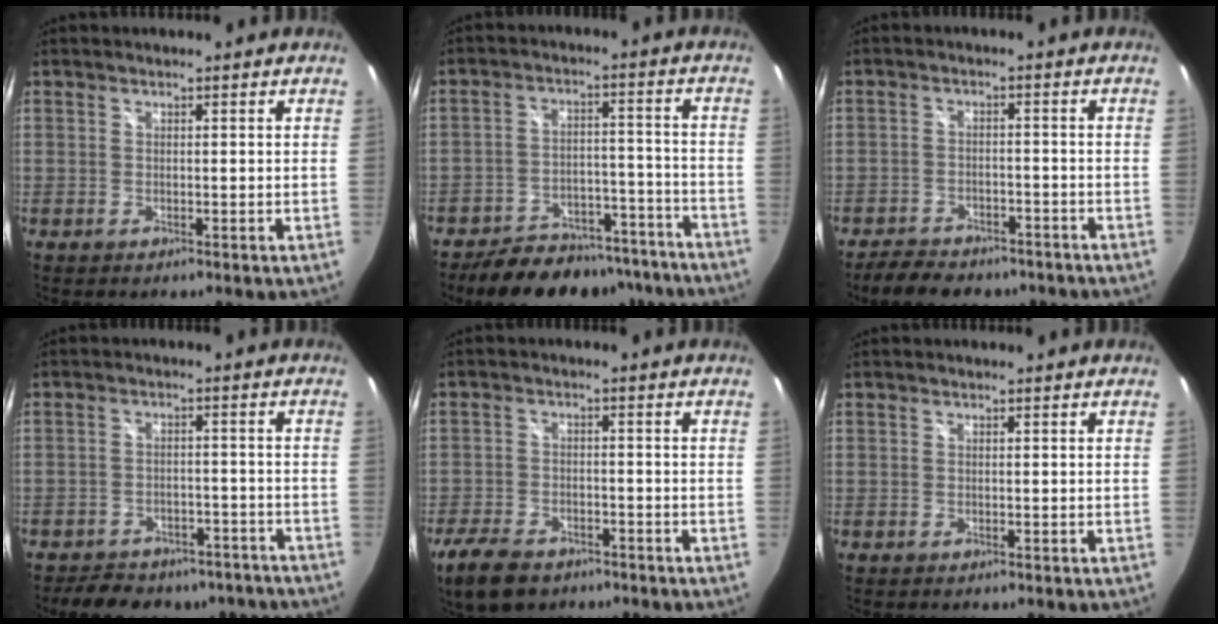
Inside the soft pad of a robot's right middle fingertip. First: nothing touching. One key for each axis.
{"total": 20.1, "fx": -16.9, "fy": 8.3, "fz": 6.9, "tx": -0.137, "ty": 0.029, "tz": -0.213}
{"total": 10.9, "fx": -8.8, "fy": 4.5, "fz": 4.5, "tx": -0.101, "ty": -0.004, "tz": -0.128}
{"total": 16.3, "fx": -13.5, "fy": 7.3, "fz": 5.6, "tx": -0.123, "ty": 0.016, "tz": -0.161}
{"total": 11.0, "fx": -8.0, "fy": 4.9, "fz": 5.8, "tx": -0.153, "ty": -0.026, "tz": -0.146}
{"total": 0.0}